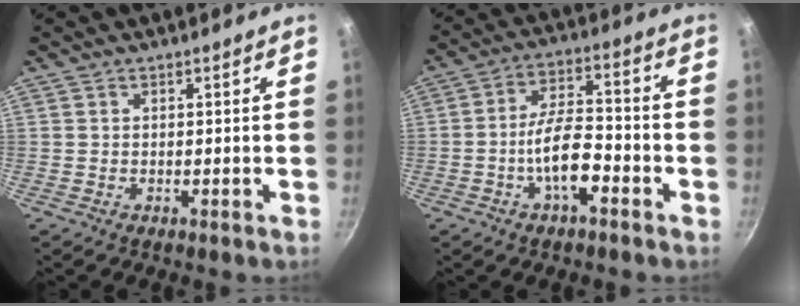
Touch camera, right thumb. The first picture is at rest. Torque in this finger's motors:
{"motor_torque": [2.87, 2.14, 1.65, -1.12, 0.67]}